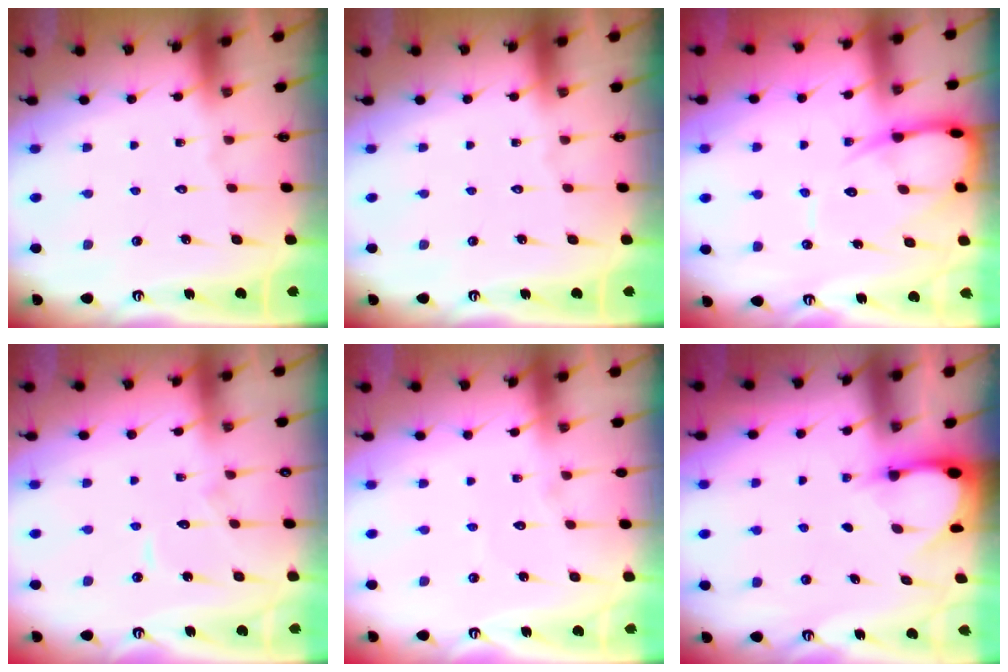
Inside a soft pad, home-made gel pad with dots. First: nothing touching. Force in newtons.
{"total": 0.0}
{"total": 10.2, "press": 10.2, "slide": 1.1}
{"total": 5.6, "press": 5.6, "slide": 0.6}
{"total": 2.7, "press": 2.7, "slide": 0.3}
{"total": 2.9, "press": 2.9, "slide": 0.3}